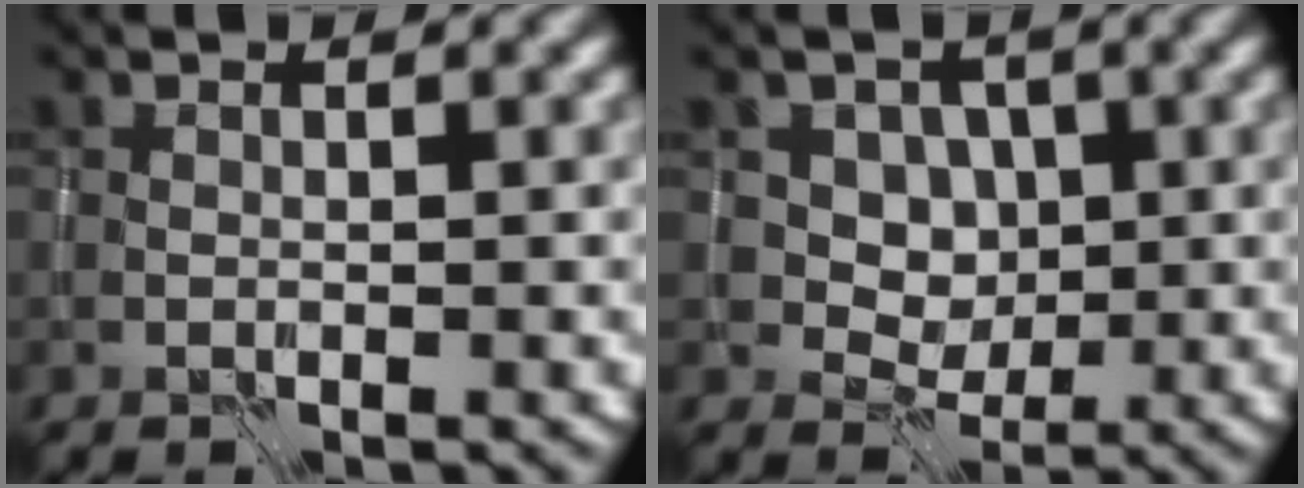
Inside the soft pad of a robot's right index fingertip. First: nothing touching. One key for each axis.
{"total": 3.1, "fx": 0.6, "fy": 2.7, "fz": 1.4, "tx": -0.024, "ty": -0.015, "tz": 0.014}